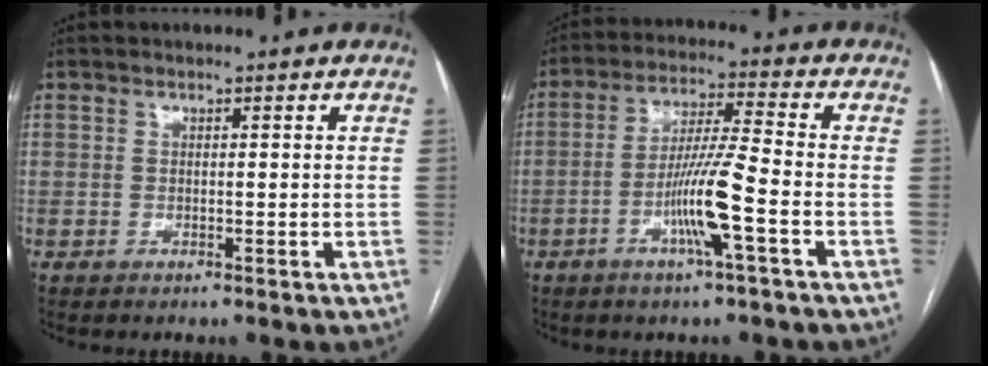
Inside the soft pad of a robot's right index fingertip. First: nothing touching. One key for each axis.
{"total": 9.6, "fx": -3.4, "fy": -0.5, "fz": 9.0, "tx": -0.174, "ty": -0.003, "tz": -0.067}